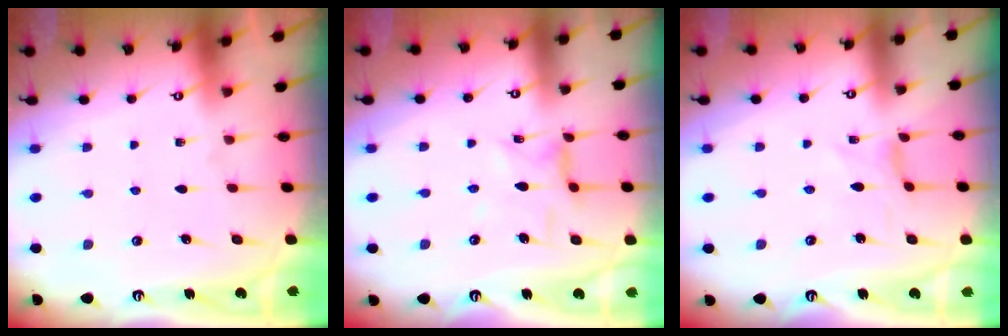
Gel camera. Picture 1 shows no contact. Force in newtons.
{"total": 3.0, "press": 2.9, "slide": 0.4}
{"total": 0.0}